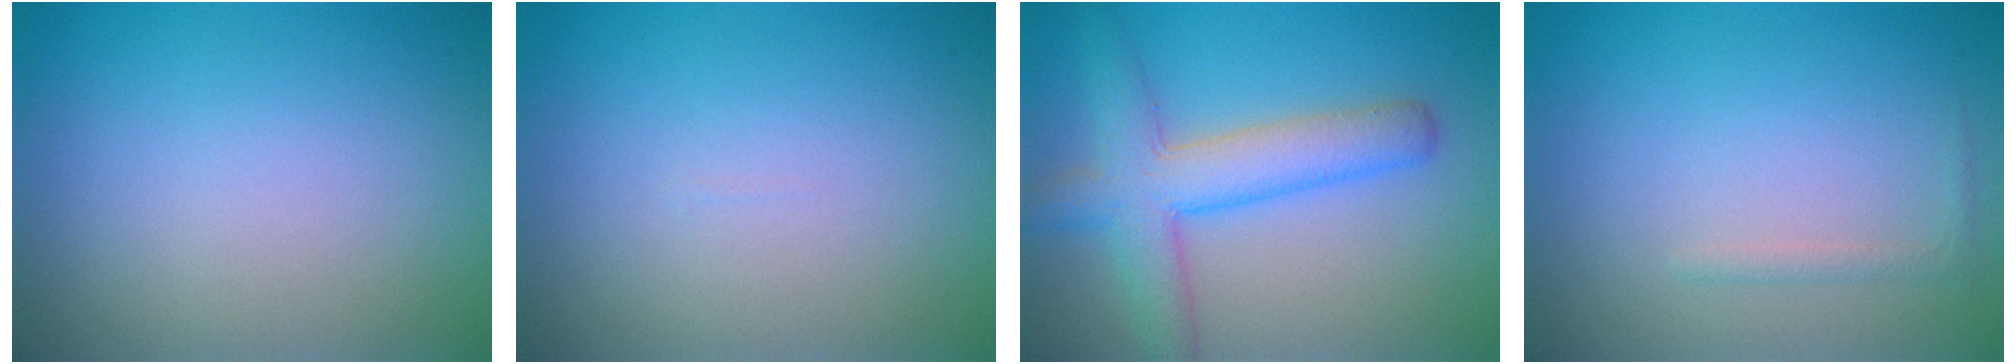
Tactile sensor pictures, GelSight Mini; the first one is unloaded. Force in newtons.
{"total": 0.0}
{"total": 6.1, "press": 6.1, "slide": 0.2}
{"total": 0.8, "press": 0.8, "slide": 0.0}